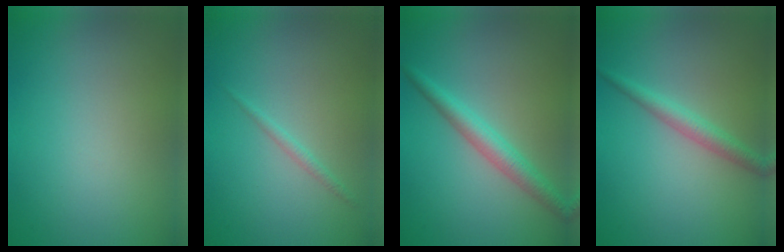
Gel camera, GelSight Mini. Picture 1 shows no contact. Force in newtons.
{"total": 0.8, "press": 0.8, "slide": 0.1}
{"total": 3.0, "press": 3.0, "slide": 0.0}
{"total": 2.2, "press": 2.2, "slide": 0.0}